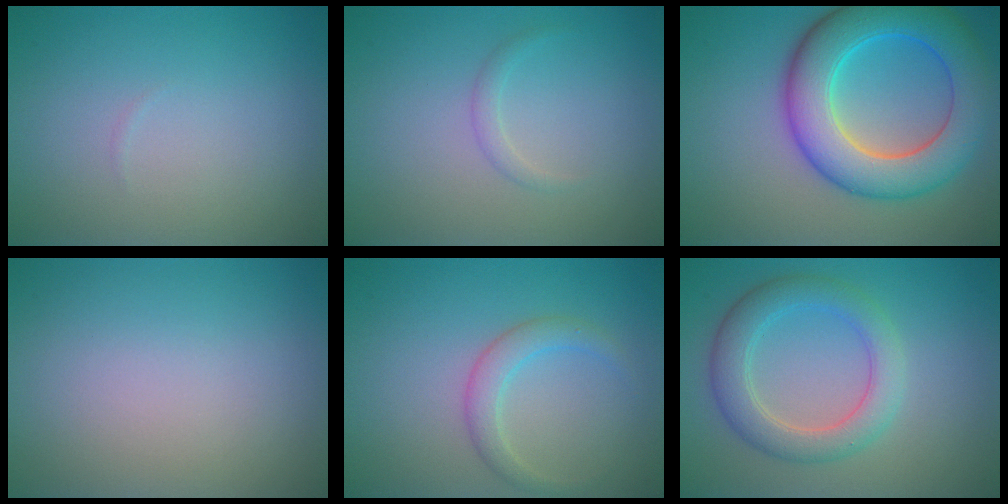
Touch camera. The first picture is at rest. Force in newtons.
{"total": 0.9, "press": 0.9, "slide": 0.0}
{"total": 9.4, "press": 9.4, "slide": 0.5}
{"total": 0.0}
{"total": 2.3, "press": 2.3, "slide": 0.0}
{"total": 4.3, "press": 4.3, "slide": 0.1}